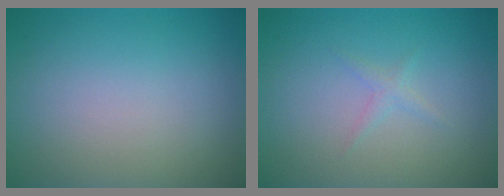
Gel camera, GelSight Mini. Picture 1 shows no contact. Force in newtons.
{"total": 0.9, "press": 0.9, "slide": 0.0}